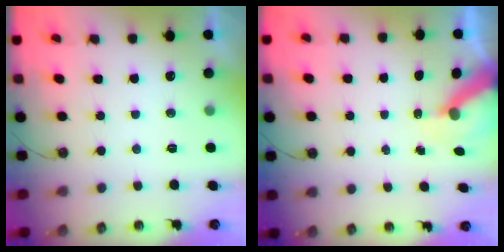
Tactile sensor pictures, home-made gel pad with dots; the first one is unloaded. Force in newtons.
{"total": 6.3, "press": 6.3, "slide": 0.7}